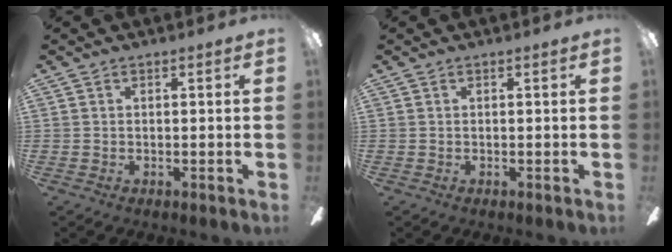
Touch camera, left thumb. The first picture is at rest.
{"total": 0.0}